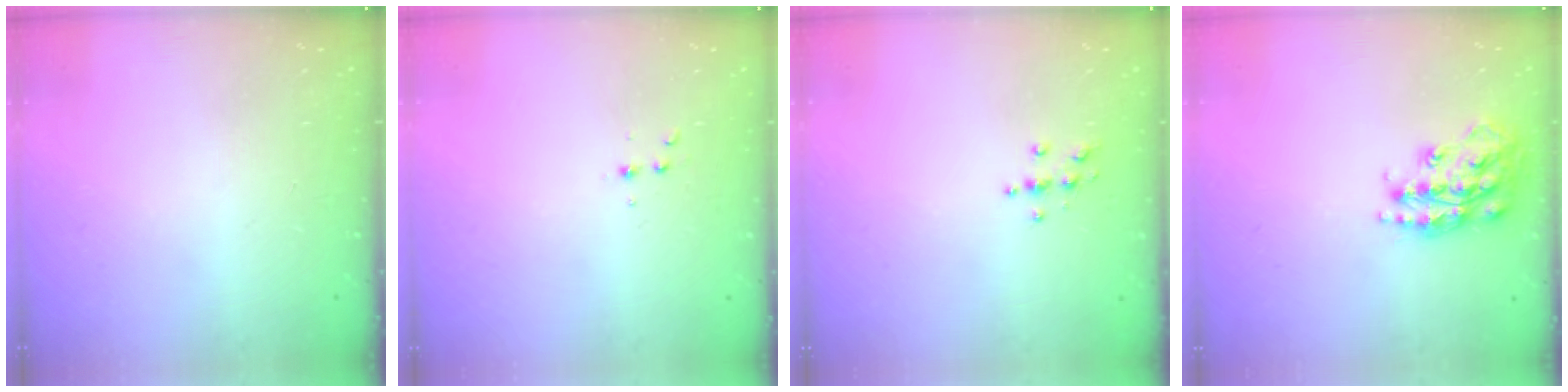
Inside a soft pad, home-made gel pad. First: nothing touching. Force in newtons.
{"total": 2.9, "press": 2.7, "slide": 1.1}
{"total": 3.9, "press": 3.8, "slide": 0.4}
{"total": 17.5, "press": 17.4, "slide": 1.1}